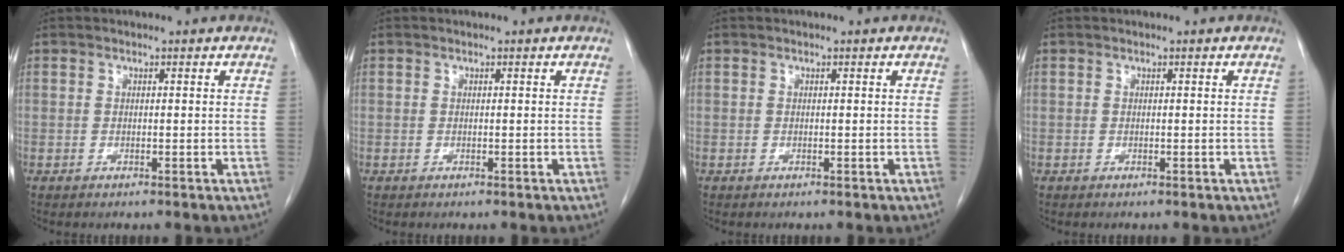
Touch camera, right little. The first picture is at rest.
{"total": 0.0}
{"total": 0.0}
{"total": 0.0}